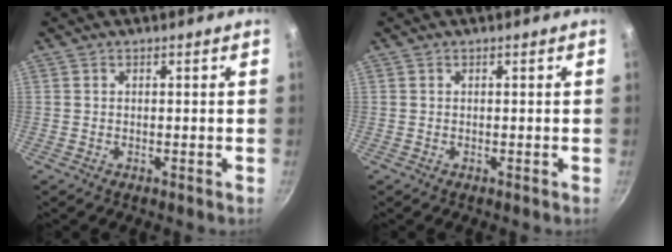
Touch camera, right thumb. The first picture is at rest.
{"total": 0.0}